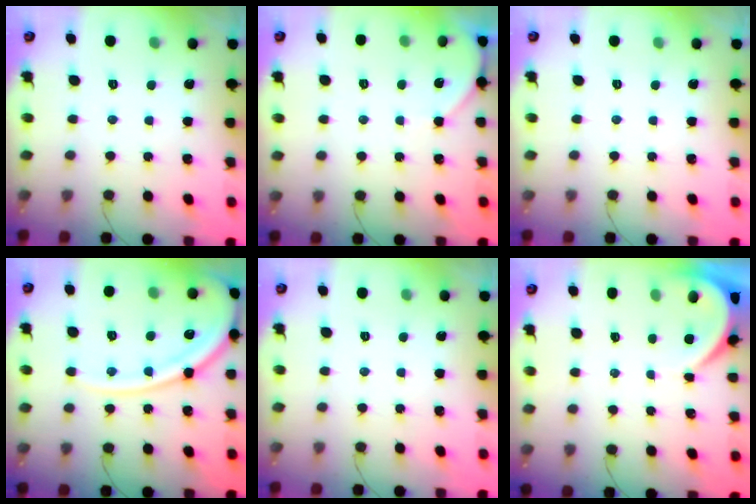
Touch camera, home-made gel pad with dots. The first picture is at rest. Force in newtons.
{"total": 4.7, "press": 4.7, "slide": 0.5}
{"total": 0.0}
{"total": 16.2, "press": 16.2, "slide": 1.7}
{"total": 0.0}
{"total": 3.5, "press": 3.4, "slide": 0.5}